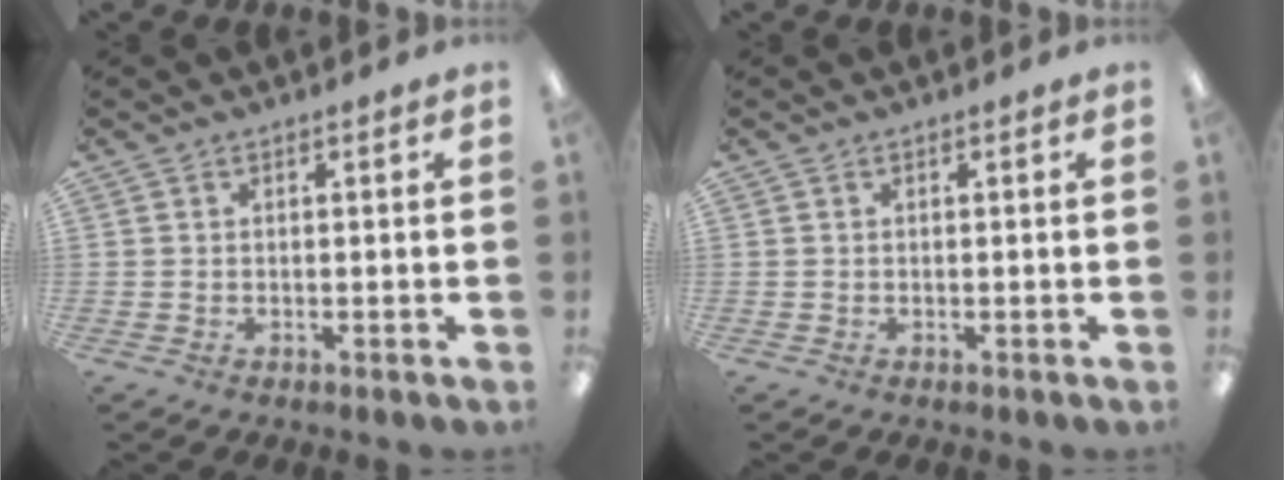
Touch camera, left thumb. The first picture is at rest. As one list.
[{"total": 0.0}]